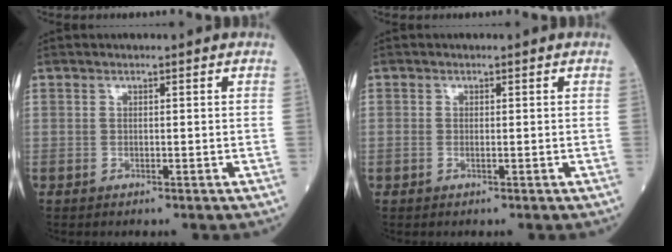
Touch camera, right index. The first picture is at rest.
{"total": 0.8, "force": [-0.2, 0.4, 0.6], "torque": [-0.015, -0.003, -0.004]}